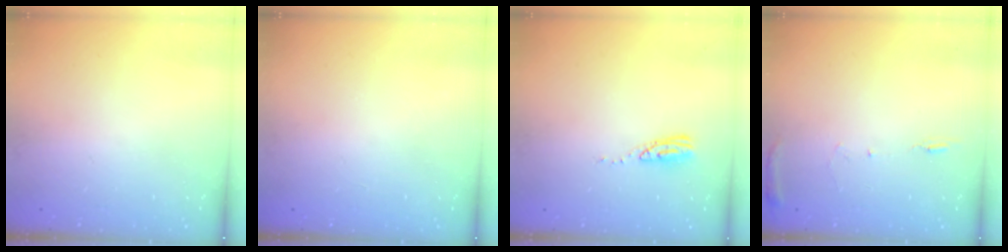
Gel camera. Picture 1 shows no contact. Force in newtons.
{"total": 0.0}
{"total": 6.5, "press": 6.5, "slide": 0.5}
{"total": 6.9, "press": 6.9, "slide": 0.7}